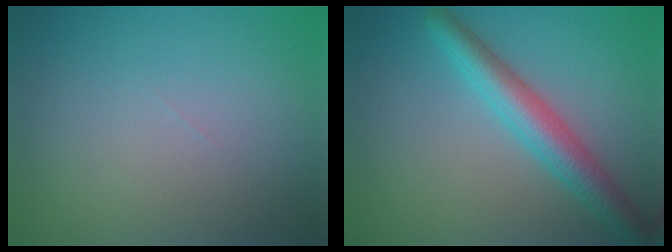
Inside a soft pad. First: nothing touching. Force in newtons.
{"total": 4.7, "press": 4.7, "slide": 0.1}